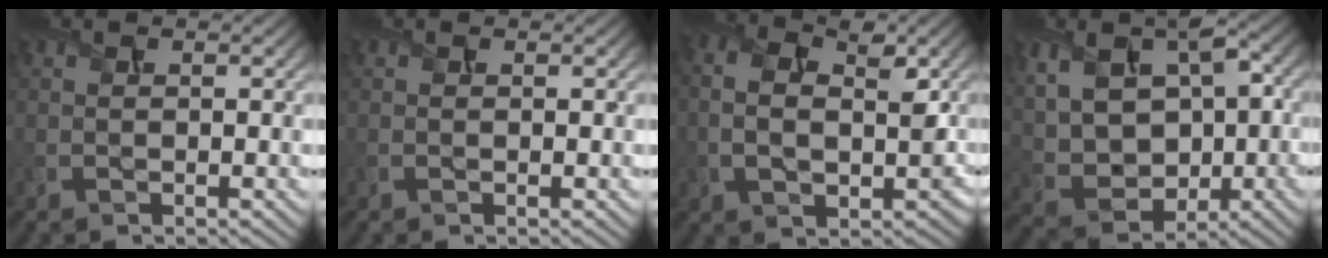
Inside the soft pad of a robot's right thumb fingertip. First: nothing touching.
{"total": 0.0}
{"total": 7.8, "force": [-0.2, 5.2, 5.8], "torque": [-0.087, 0.000, -0.010]}
{"total": 12.3, "force": [1.7, 8.4, 8.9], "torque": [-0.201, 0.001, 0.043]}